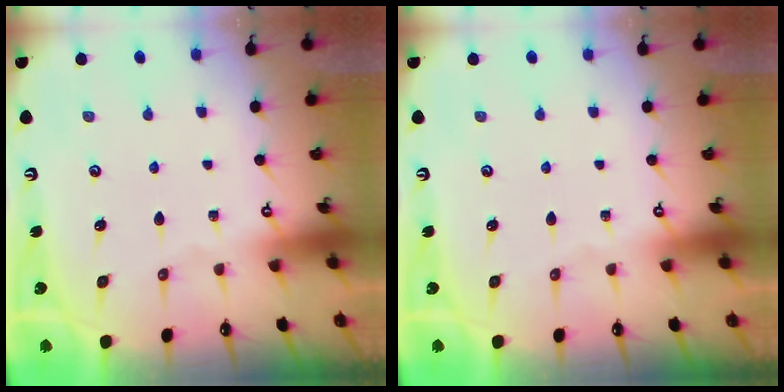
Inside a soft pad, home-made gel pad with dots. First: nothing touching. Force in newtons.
{"total": 0.0}